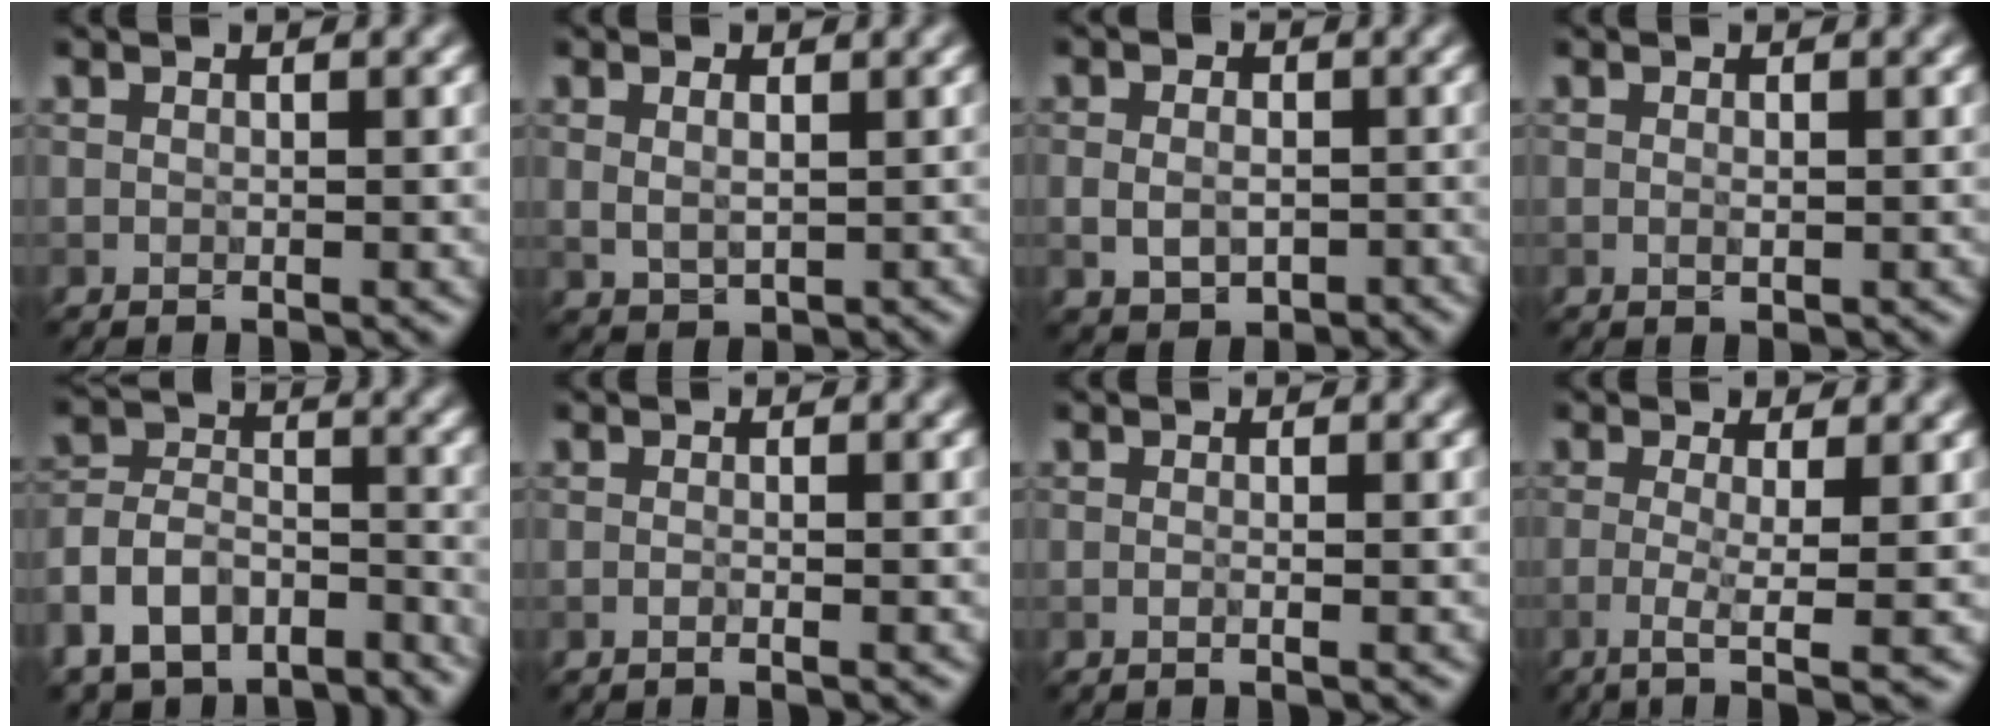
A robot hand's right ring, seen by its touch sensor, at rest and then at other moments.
{"total": 2.2, "force": [0.6, 1.5, 1.5], "torque": [-0.026, 0.001, 0.017]}
{"total": 4.4, "force": [-0.8, 3.5, 2.5], "torque": [-0.026, -0.003, -0.018]}
{"total": 0.8, "force": [-0.1, 0.3, 0.7], "torque": [-0.014, -0.001, 0.002]}
{"total": 9.2, "force": [-7.0, 5.1, 3.0], "torque": [-0.072, 0.008, -0.133]}
{"total": 1.2, "force": [-0.3, 0.6, 1.0], "torque": [0.005, -0.007, -0.021]}
{"total": 1.5, "force": [0.1, 0.9, 1.2], "torque": [0.006, -0.004, -0.019]}
{"total": 3.7, "force": [-1.0, 0.7, 3.4], "torque": [-0.063, -0.003, -0.027]}